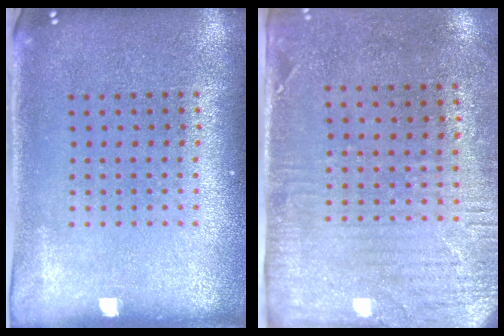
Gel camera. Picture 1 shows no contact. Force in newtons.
{"total": 2.9, "press": 2.4, "slide": 1.7}